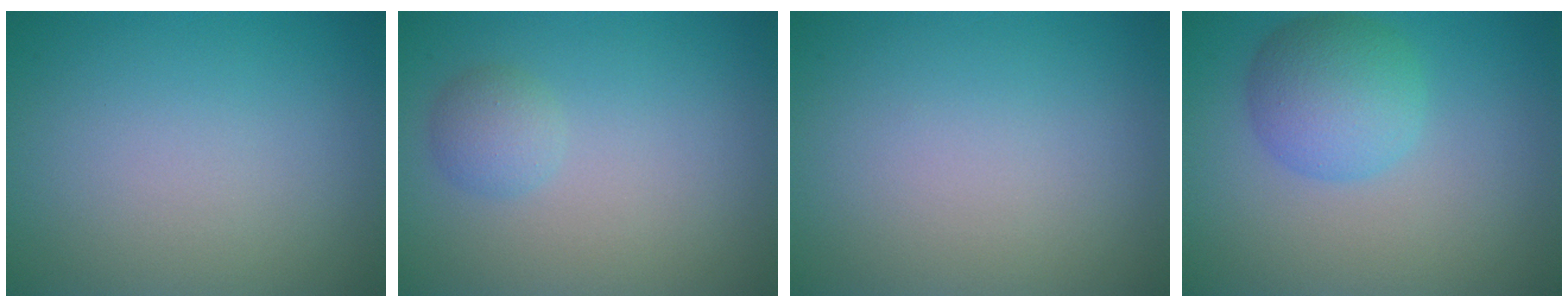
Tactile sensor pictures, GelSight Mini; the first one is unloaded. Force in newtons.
{"total": 1.7, "press": 1.7, "slide": 0.1}
{"total": 0.0}
{"total": 4.5, "press": 4.5, "slide": 0.2}